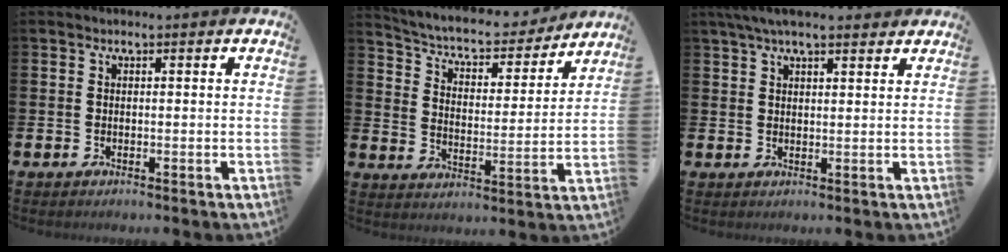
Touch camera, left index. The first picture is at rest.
{"total": 5.5, "force": [5.1, 1.7, 1.4], "torque": [-0.050, -0.044, 0.079]}
{"total": 4.8, "force": [4.0, 1.2, 2.5], "torque": [-0.053, -0.005, 0.073]}